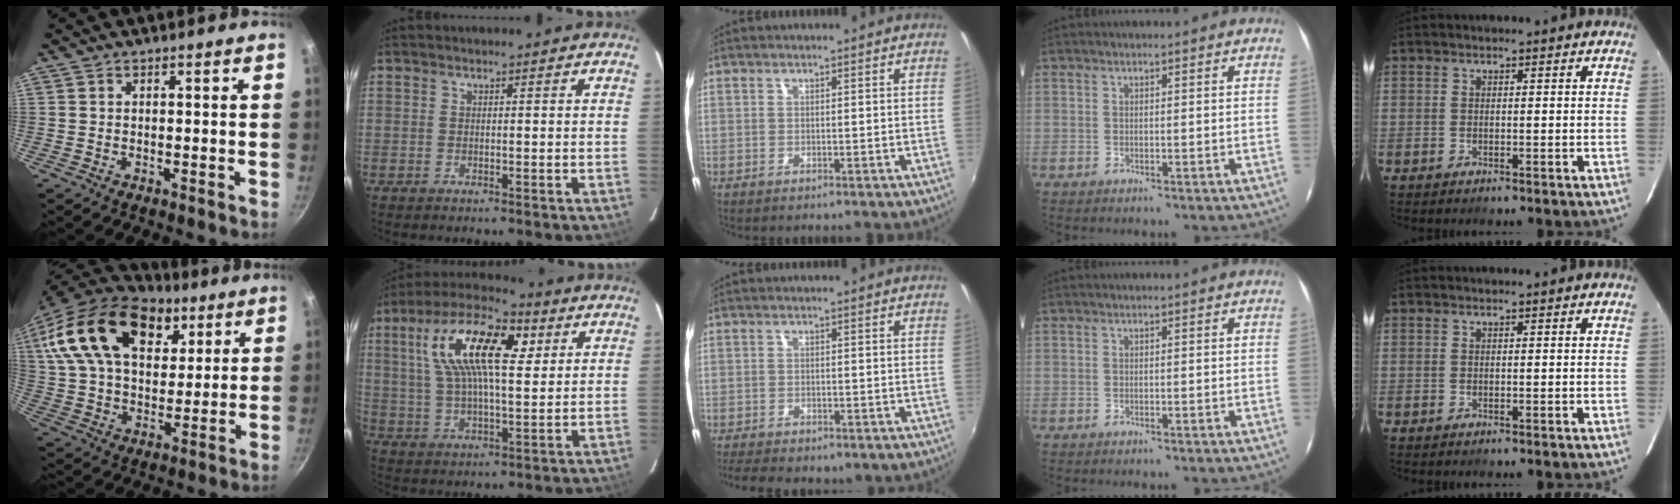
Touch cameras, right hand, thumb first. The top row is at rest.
{"thumb": {"total": 27.1, "force": [12.7, 16.2, 17.5], "torque": [-0.301, -0.003, 0.219]}, "index": {"total": 17.0, "force": [5.8, 6.7, 14.5], "torque": [-0.273, 0.031, 0.097]}, "middle": {"total": 7.5, "force": [-5.4, 3.3, 4.1], "torque": [-0.096, -0.027, -0.081]}}